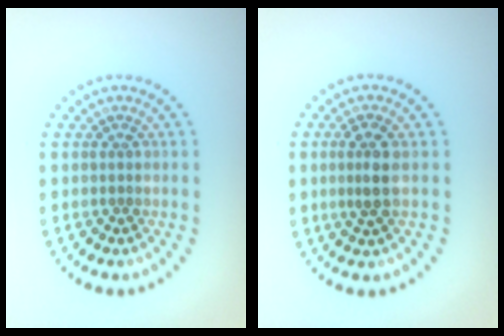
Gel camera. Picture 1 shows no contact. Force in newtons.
{"total": 2.4, "press": 2.2, "slide": 1.0}